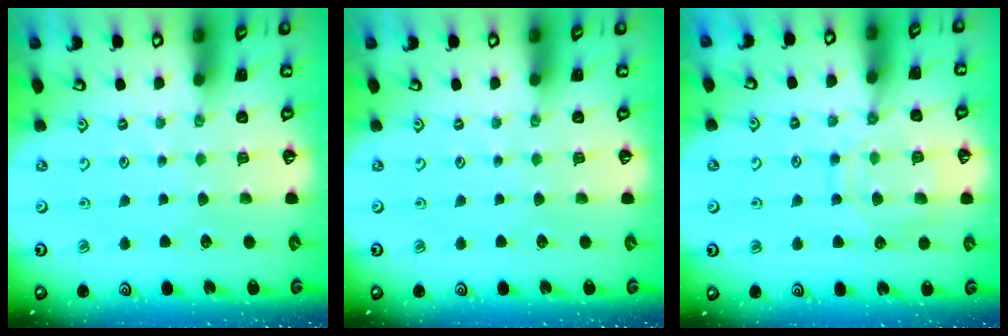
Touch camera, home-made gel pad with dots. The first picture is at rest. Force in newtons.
{"total": 0.0}
{"total": 12.1, "press": 12.0, "slide": 1.0}